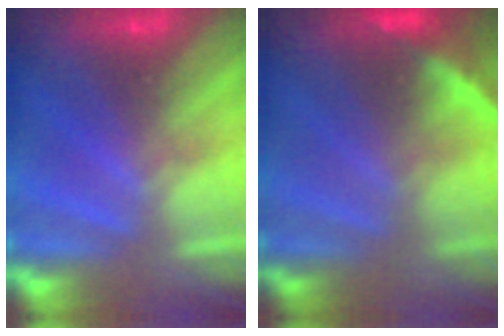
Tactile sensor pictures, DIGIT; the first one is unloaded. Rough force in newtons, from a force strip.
{"total": 2.2}